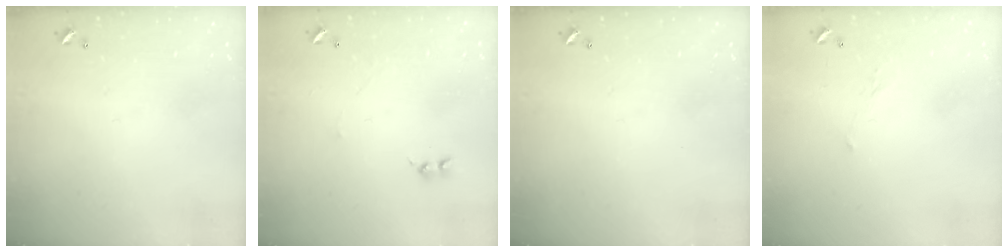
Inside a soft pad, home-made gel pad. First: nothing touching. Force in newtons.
{"total": 0.8, "press": 0.7, "slide": 0.5}
{"total": 0.0}
{"total": 5.4, "press": 5.4, "slide": 0.8}